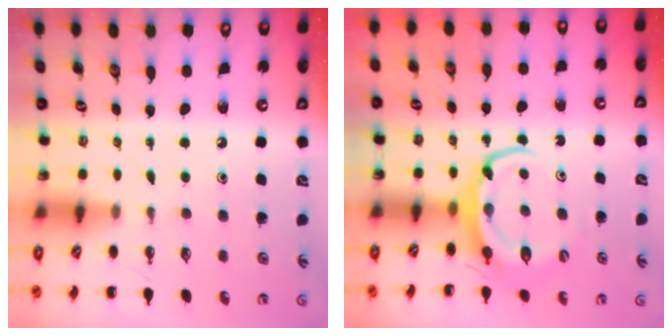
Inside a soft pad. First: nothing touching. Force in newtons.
{"total": 6.2, "press": 6.1, "slide": 0.8}